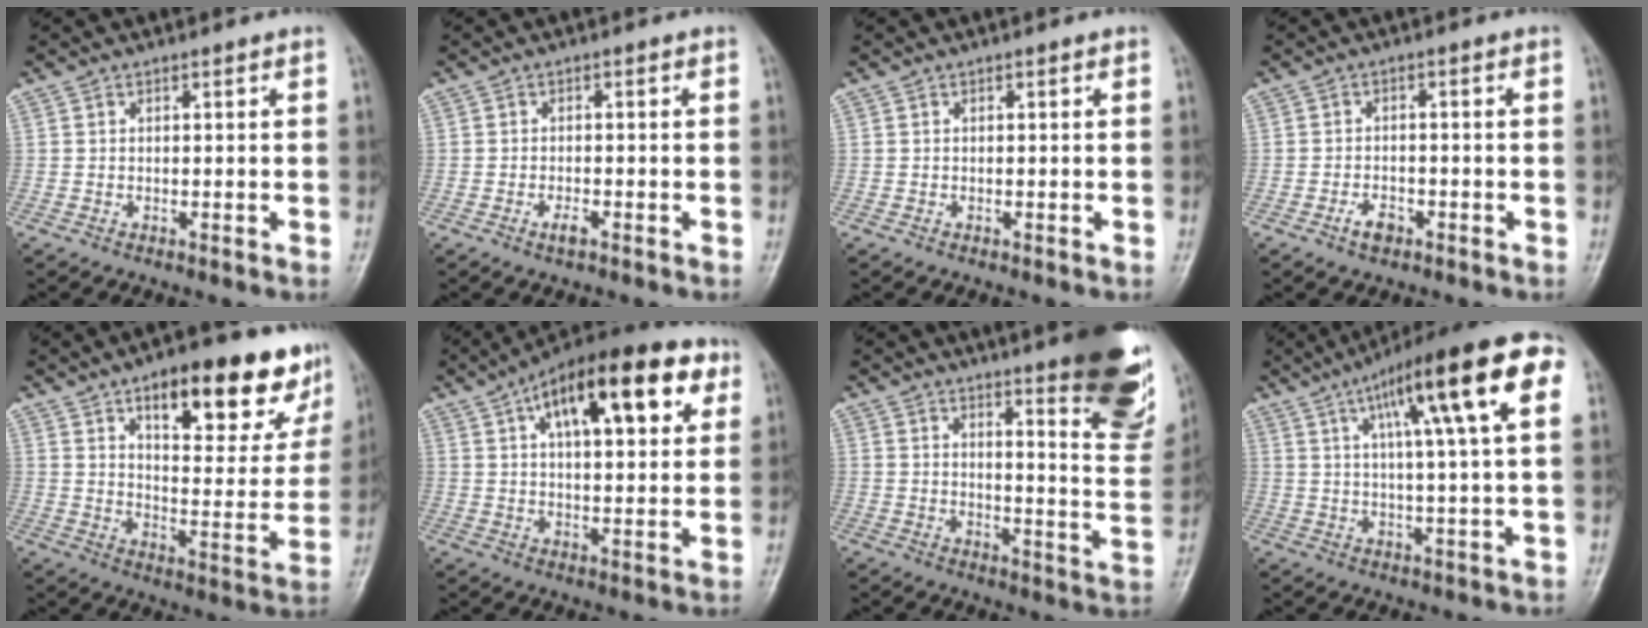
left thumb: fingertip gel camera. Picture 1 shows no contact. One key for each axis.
{"total": 1.8, "fx": -1.2, "fy": 0.6, "fz": 1.1, "tx": -0.026, "ty": 0.005, "tz": -0.022}
{"total": 0.0}
{"total": 2.8, "fx": -1.8, "fy": 1.5, "fz": 1.5, "tx": -0.025, "ty": 0.011, "tz": -0.030}
{"total": 20.3, "fx": 12.1, "fy": 7.8, "fz": 14.2, "tx": -0.139, "ty": -0.048, "tz": 0.173}
{"total": 20.8, "fx": 8.7, "fy": 8.6, "fz": 16.8, "tx": -0.232, "ty": 0.010, "tz": 0.130}
{"total": 19.3, "fx": 12.7, "fy": 3.8, "fz": 14.0, "tx": -0.146, "ty": -0.087, "tz": 0.156}
{"total": 19.1, "fx": 7.2, "fy": 3.4, "fz": 17.4, "tx": -0.247, "ty": 0.018, "tz": 0.099}